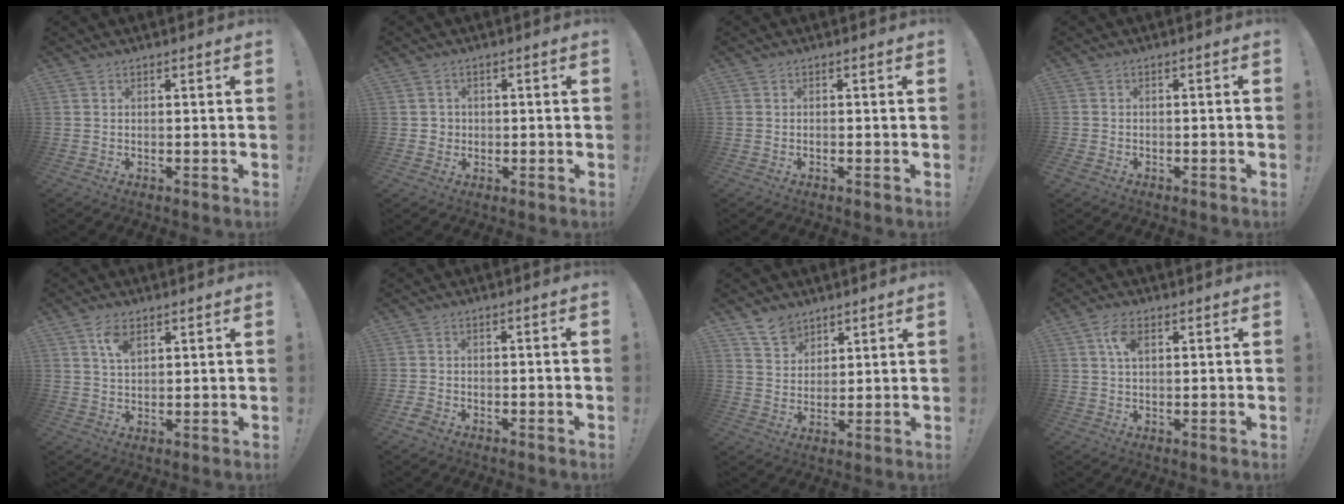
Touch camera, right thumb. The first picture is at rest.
{"total": 2.4, "force": [-0.3, 2.3, 0.6], "torque": [-0.006, 0.002, -0.006]}
{"total": 0.7, "force": [-0.7, 0.0, 0.2], "torque": [-0.003, -0.001, -0.011]}
{"total": 2.0, "force": [-1.7, 0.6, 0.7], "torque": [-0.016, 0.003, -0.032]}
{"total": 5.3, "force": [2.7, 2.7, 3.6], "torque": [-0.061, -0.007, 0.047]}
{"total": 3.0, "force": [-2.6, 1.0, 1.3], "torque": [-0.030, 0.004, -0.048]}
{"total": 6.7, "force": [5.2, 4.0, 1.2], "torque": [-0.022, -0.032, 0.100]}
{"total": 4.9, "force": [1.6, 2.6, 3.8], "torque": [-0.072, 0.003, 0.027]}